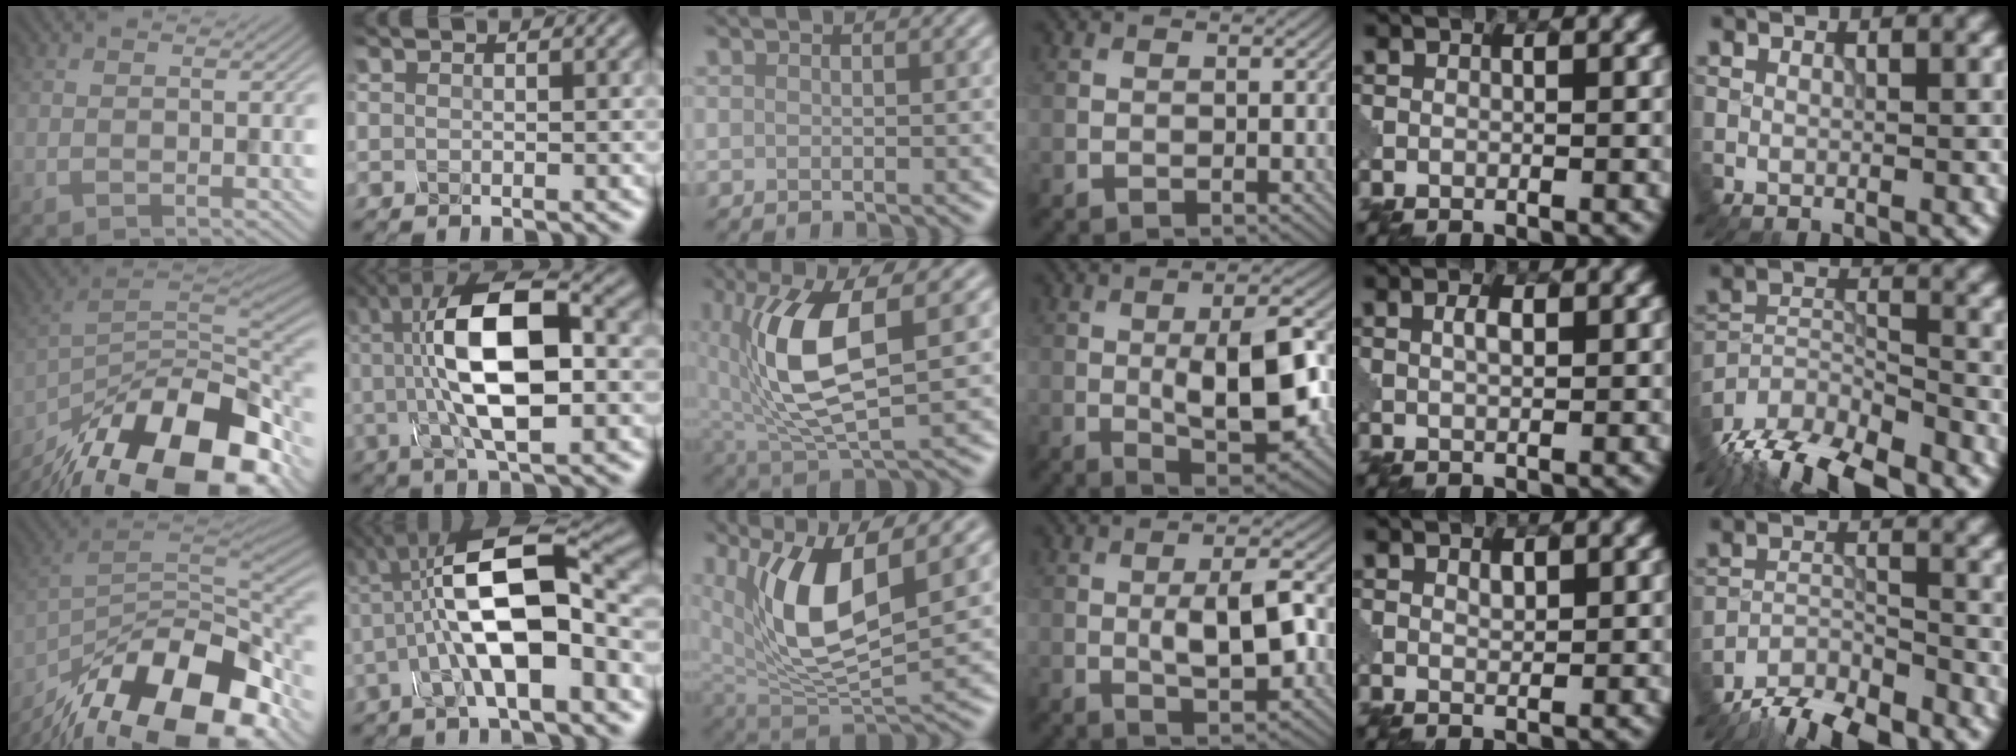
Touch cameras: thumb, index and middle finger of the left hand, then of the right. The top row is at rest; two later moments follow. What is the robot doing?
{"motion": "disassemble", "object": "glue stick"}